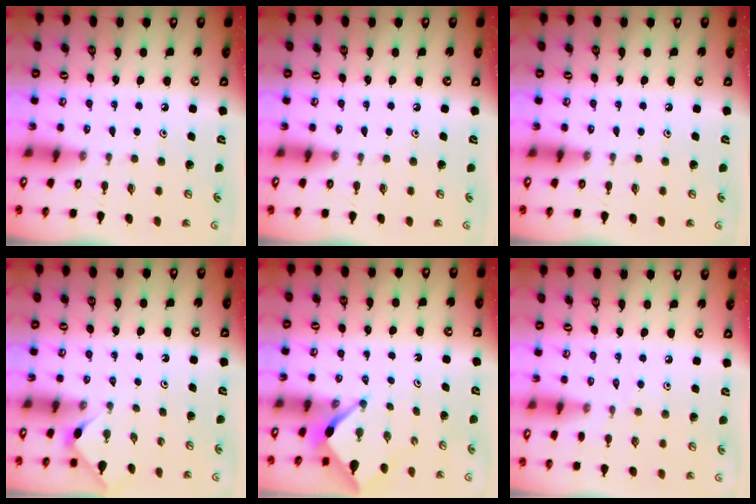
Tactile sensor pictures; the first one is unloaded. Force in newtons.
{"total": 0.0}
{"total": 0.0}
{"total": 2.7, "press": 2.7, "slide": 0.5}
{"total": 2.5, "press": 2.4, "slide": 0.3}
{"total": 4.3, "press": 4.2, "slide": 0.7}